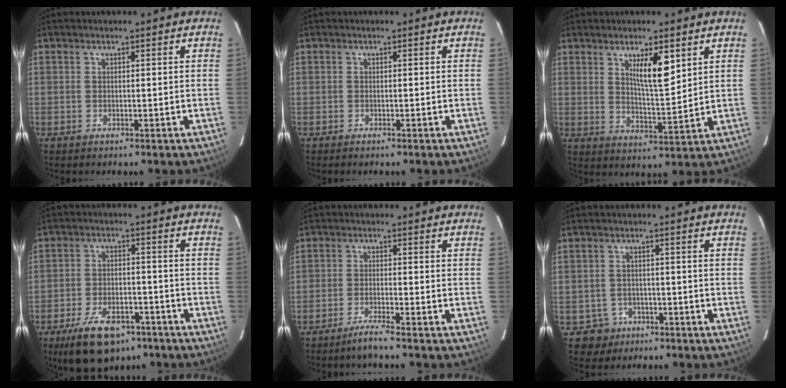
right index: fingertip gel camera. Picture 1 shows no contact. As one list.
[{"total": 0.7, "force": [-0.5, 0.0, 0.4], "torque": [-0.009, -0.002, -0.008]}, {"total": 7.1, "force": [3.4, 1.3, 6.1], "torque": [-0.104, -0.010, 0.062]}, {"total": 11.2, "force": [-7.7, 5.1, 6.2], "torque": [-0.115, -0.007, -0.125]}, {"total": 3.6, "force": [-2.9, -0.7, 2.1], "torque": [-0.045, -0.009, -0.060]}, {"total": 4.0, "force": [-1.9, 3.5, -0.5], "torque": [0.011, 0.014, -0.027]}]